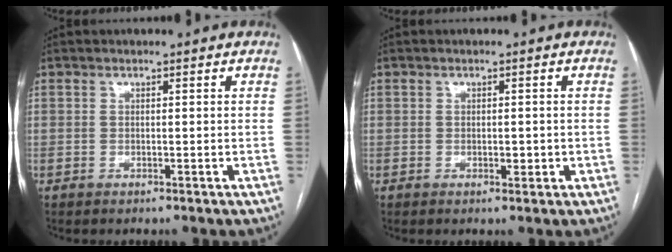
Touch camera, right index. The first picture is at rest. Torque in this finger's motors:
{"motor_torque": [0.18, 0.13, 0.04, 0.03]}